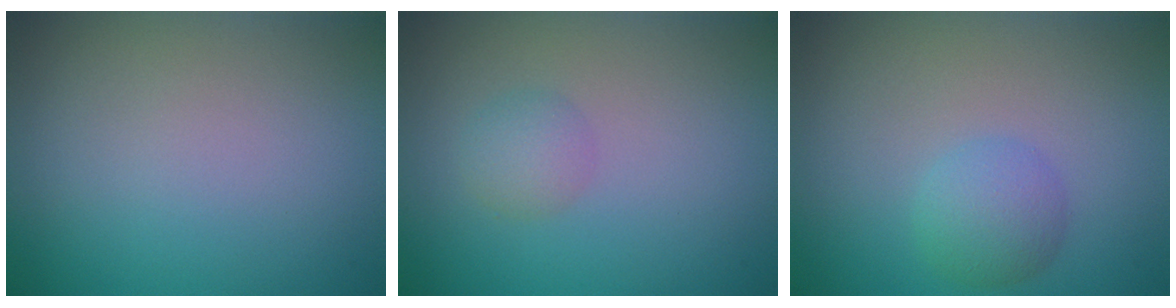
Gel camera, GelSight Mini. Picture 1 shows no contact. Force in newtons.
{"total": 1.6, "press": 1.6, "slide": 0.1}
{"total": 2.6, "press": 2.6, "slide": 0.1}